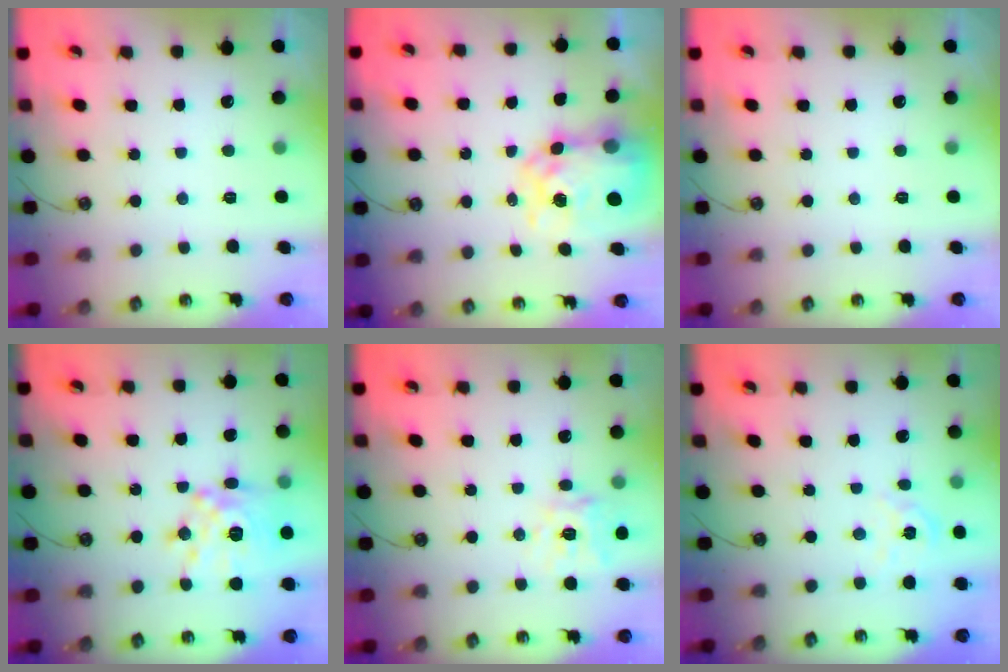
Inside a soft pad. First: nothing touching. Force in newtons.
{"total": 9.8, "press": 9.8, "slide": 0.7}
{"total": 0.0}
{"total": 14.8, "press": 14.8, "slide": 1.4}
{"total": 13.5, "press": 13.4, "slide": 1.6}
{"total": 3.4, "press": 3.4, "slide": 0.1}